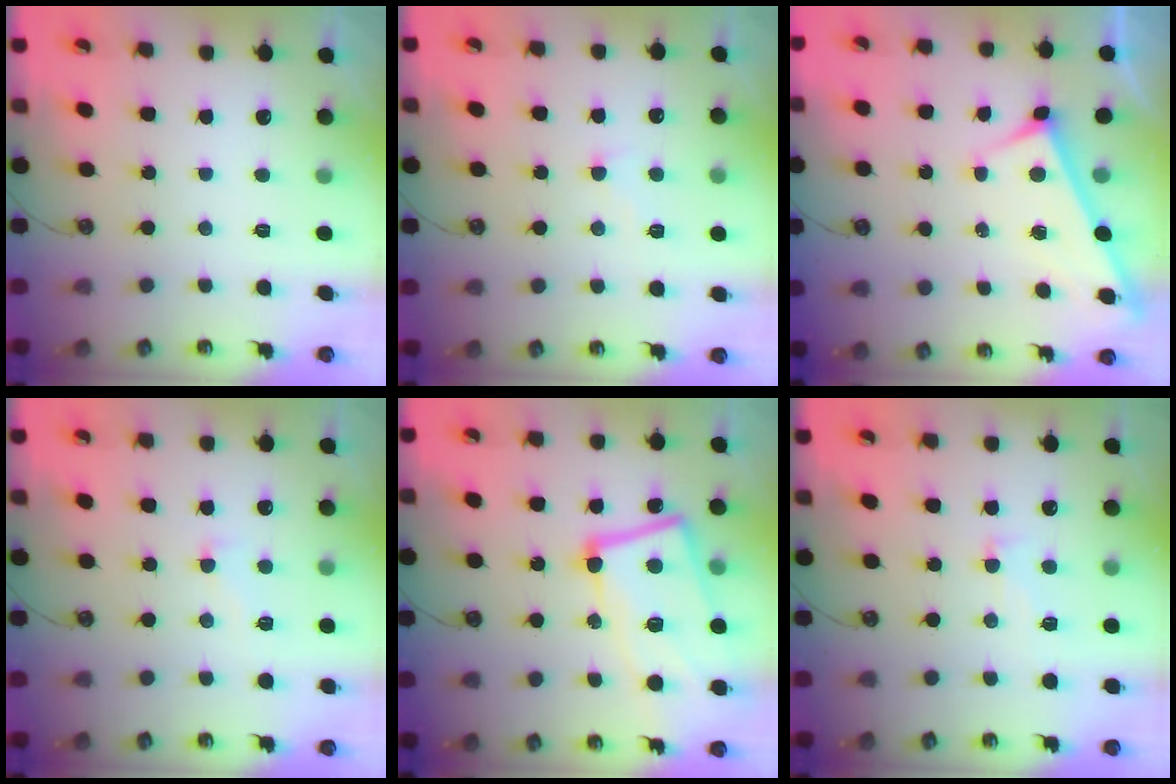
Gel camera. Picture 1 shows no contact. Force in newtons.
{"total": 0.9, "press": 0.7, "slide": 0.5}
{"total": 3.6, "press": 3.6, "slide": 0.3}
{"total": 2.3, "press": 2.2, "slide": 0.9}
{"total": 13.9, "press": 13.7, "slide": 2.4}
{"total": 4.1, "press": 4.0, "slide": 1.1}